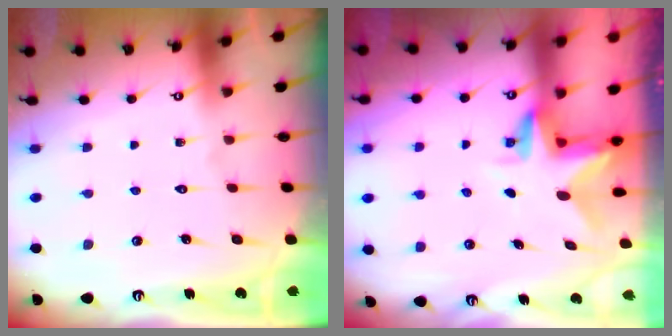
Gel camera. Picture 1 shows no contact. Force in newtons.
{"total": 3.5, "press": 3.5, "slide": 0.2}